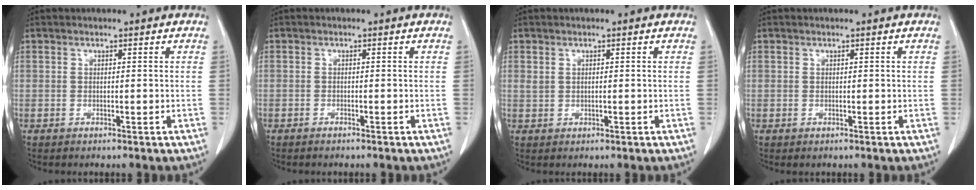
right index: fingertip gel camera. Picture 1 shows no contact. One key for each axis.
{"total": 0.6, "fx": -0.6, "fy": 0.1, "fz": 0.2, "tx": -0.008, "ty": -0.001, "tz": -0.008}
{"total": 1.1, "fx": 0.4, "fy": 0.8, "fz": 0.6, "tx": -0.017, "ty": 0.010, "tz": 0.013}
{"total": 0.0}